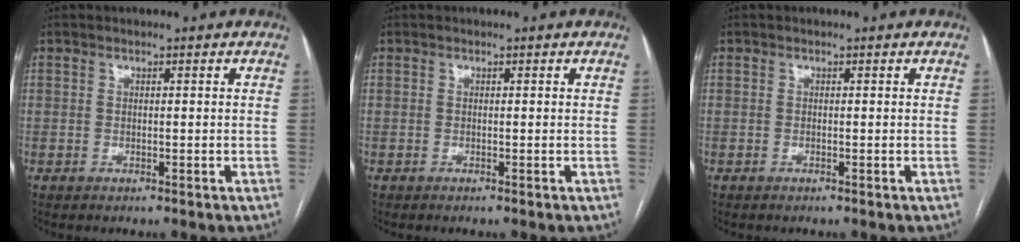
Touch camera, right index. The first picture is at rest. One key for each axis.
{"total": 0.0}
{"total": 0.0}